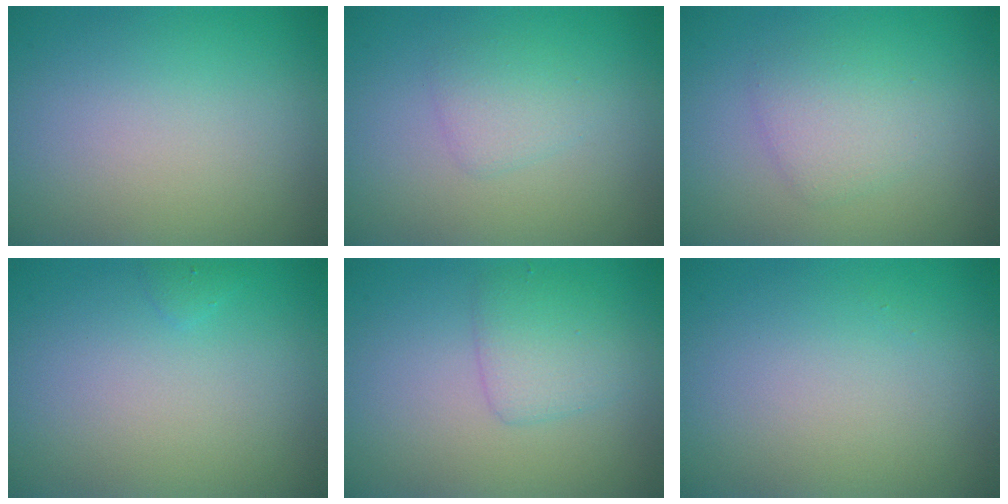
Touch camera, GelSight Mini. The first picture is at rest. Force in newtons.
{"total": 1.6, "press": 1.6, "slide": 0.0}
{"total": 2.4, "press": 2.4, "slide": 0.3}
{"total": 0.5, "press": 0.5, "slide": 0.1}
{"total": 2.6, "press": 2.6, "slide": 0.0}
{"total": 0.0}